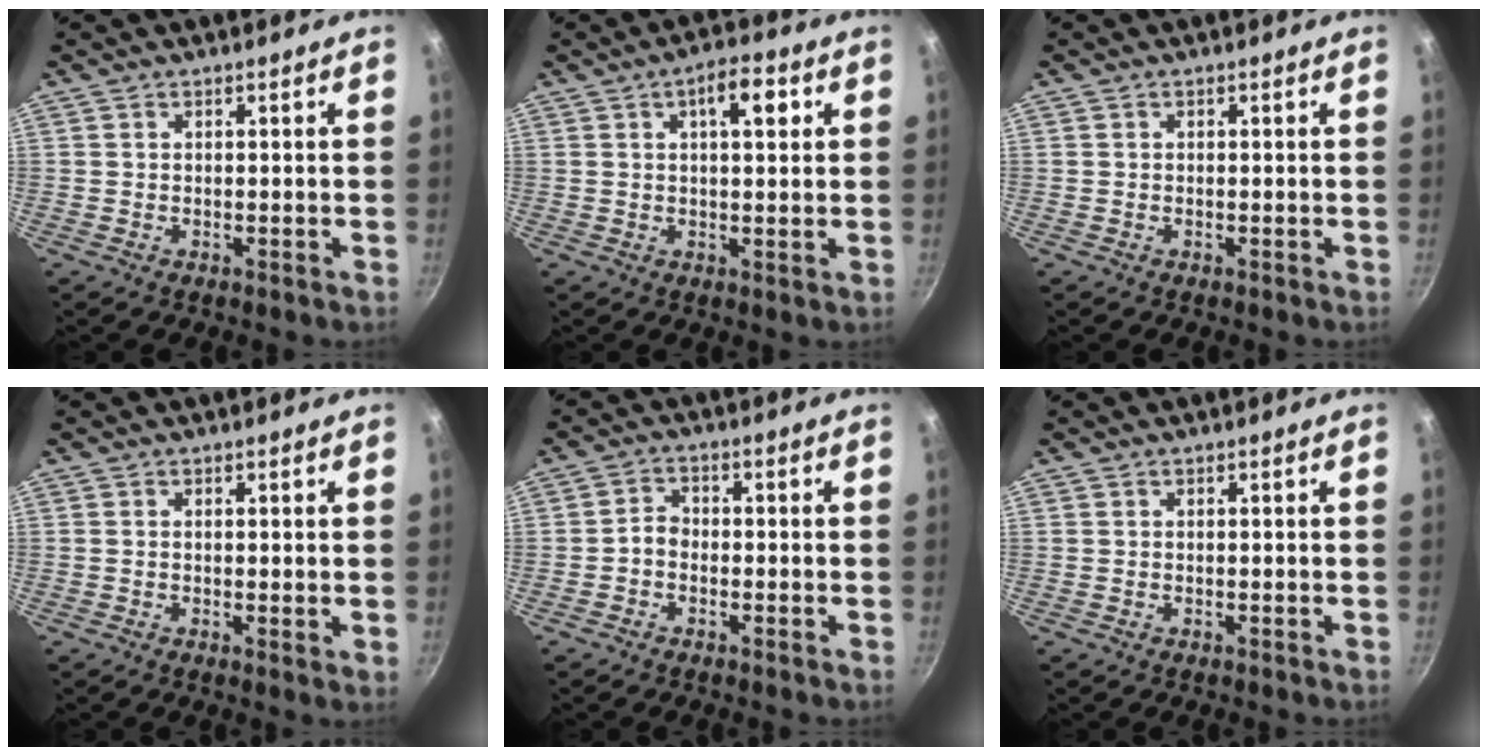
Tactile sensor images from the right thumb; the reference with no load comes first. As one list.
[{"total": 7.0, "force": [2.2, 2.9, 5.9], "torque": [-0.070, 0.004, 0.028]}, {"total": 0.0}, {"total": 1.3, "force": [0.3, 0.3, 1.2], "torque": [-0.019, -0.004, 0.001]}, {"total": 2.6, "force": [-1.1, 2.0, 1.4], "torque": [-0.019, 0.020, -0.027]}, {"total": 0.0}]